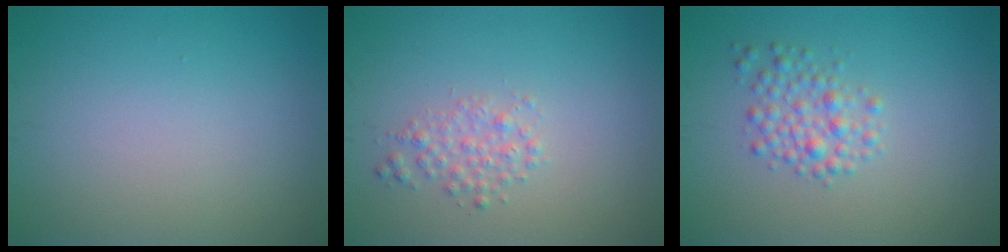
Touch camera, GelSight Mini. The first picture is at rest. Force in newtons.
{"total": 1.8, "press": 1.8, "slide": 0.1}
{"total": 2.6, "press": 2.6, "slide": 0.1}